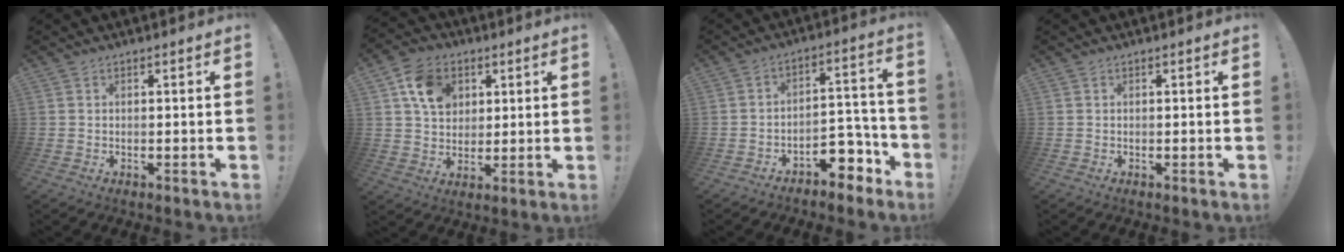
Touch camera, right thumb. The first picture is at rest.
{"total": 11.8, "force": [4.7, 9.3, 5.5], "torque": [-0.086, -0.007, 0.093]}
{"total": 10.7, "force": [-7.0, 5.8, 5.6], "torque": [-0.047, 0.048, -0.117]}
{"total": 0.0}